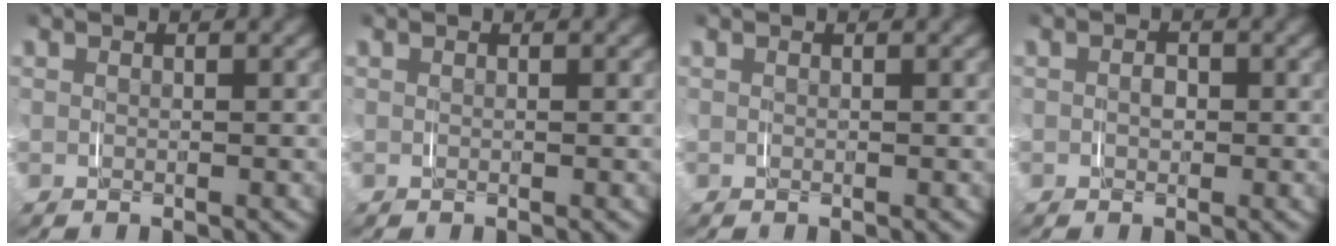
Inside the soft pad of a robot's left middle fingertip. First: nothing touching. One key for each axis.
{"total": 0.0}
{"total": 0.0}
{"total": 1.3, "fx": -0.3, "fy": 1.1, "fz": 0.6, "tx": -0.020, "ty": -0.006, "tz": -0.002}